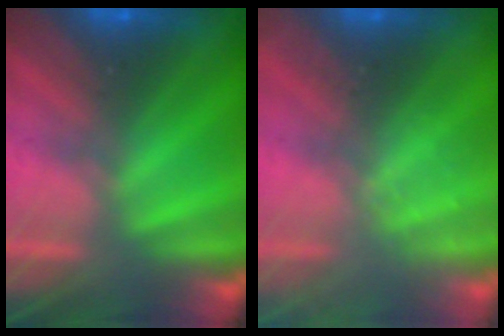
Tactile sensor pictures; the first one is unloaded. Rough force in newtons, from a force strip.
{"total": 2.2}